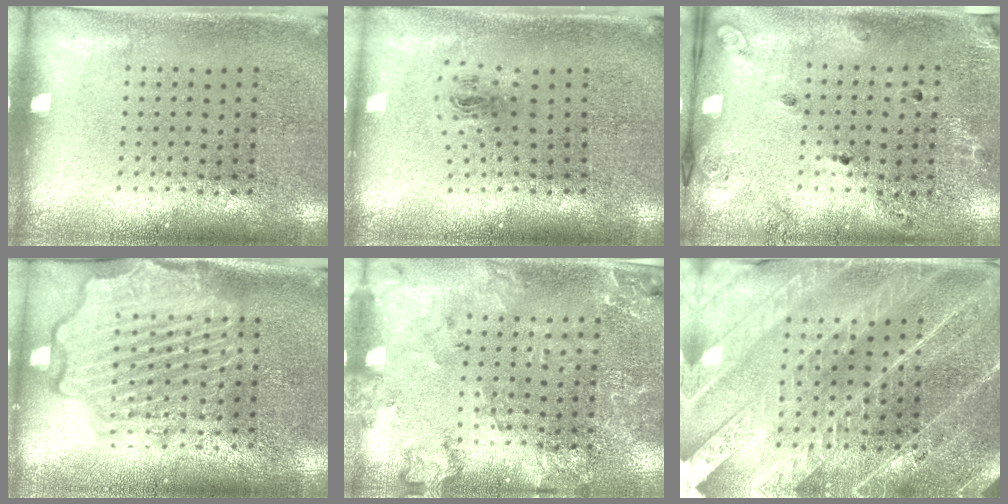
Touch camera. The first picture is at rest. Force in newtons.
{"total": 1.0, "press": 0.4, "slide": 0.9}
{"total": 1.6, "press": 1.3, "slide": 0.9}
{"total": 4.4, "press": 4.3, "slide": 0.5}
{"total": 1.9, "press": 1.9, "slide": 0.2}
{"total": 4.3, "press": 3.9, "slide": 1.8}